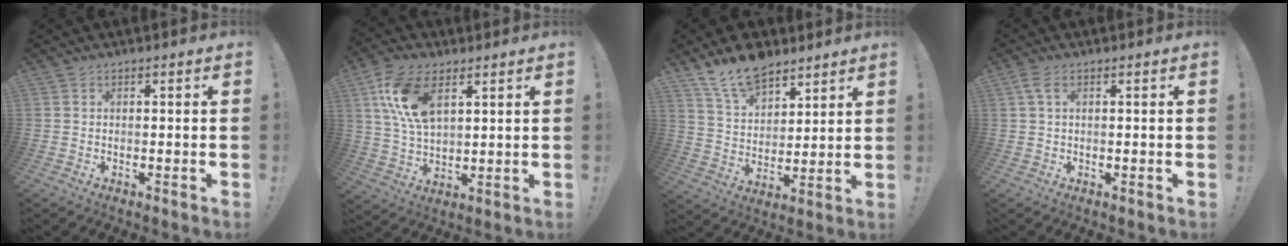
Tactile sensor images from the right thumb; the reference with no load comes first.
{"total": 14.2, "force": [6.4, 7.7, 10.1], "torque": [-0.205, -0.011, 0.119]}
{"total": 13.0, "force": [10.3, 6.1, 5.0], "torque": [-0.104, -0.065, 0.196]}
{"total": 3.4, "force": [1.4, 1.5, 2.7], "torque": [-0.051, 0.001, 0.024]}